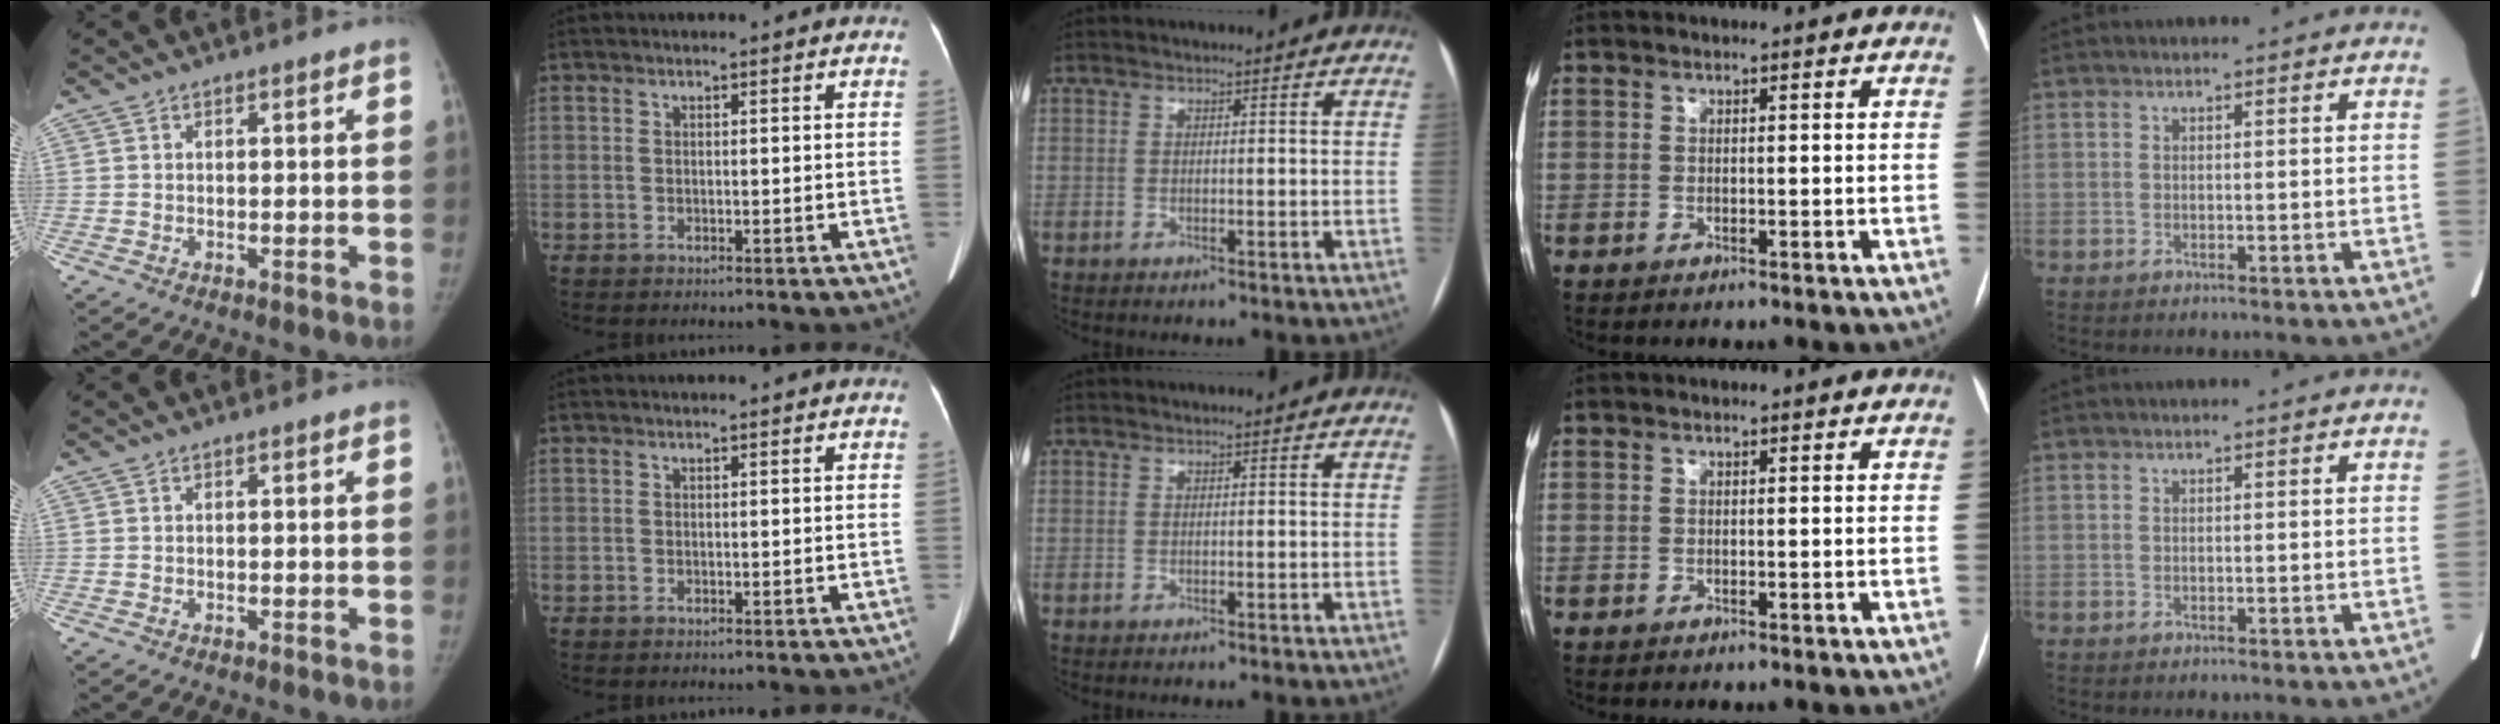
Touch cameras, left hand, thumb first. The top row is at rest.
{}